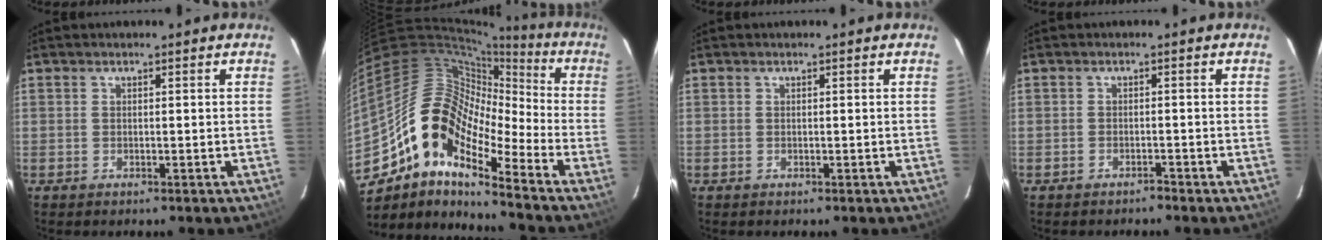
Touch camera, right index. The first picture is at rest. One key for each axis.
{"total": 16.3, "fx": -9.4, "fy": 6.6, "fz": 11.6, "tx": -0.190, "ty": 0.003, "tz": -0.195}
{"total": 0.0}
{"total": 1.2, "fx": -1.2, "fy": 0.2, "fz": 0.1, "tx": -0.007, "ty": 0.004, "tz": -0.018}